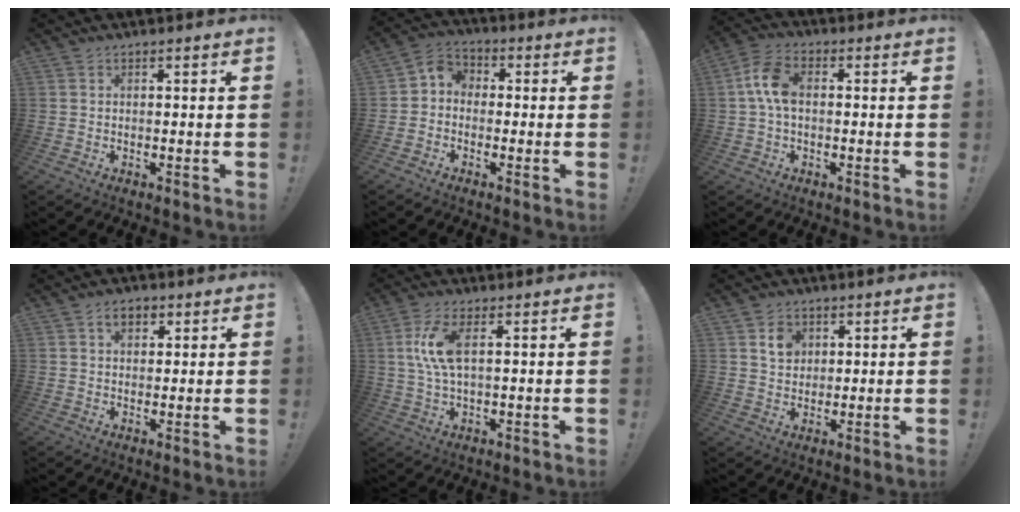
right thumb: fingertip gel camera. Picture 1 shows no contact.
{"total": 5.2, "force": [-2.3, 4.2, 2.0], "torque": [-0.038, 0.023, -0.040]}
{"total": 8.8, "force": [0.3, 5.5, 6.9], "torque": [-0.126, 0.014, 0.011]}
{"total": 4.2, "force": [1.9, 2.7, 2.6], "torque": [-0.031, 0.001, 0.030]}
{"total": 9.2, "force": [1.9, 3.4, 8.4], "torque": [-0.172, -0.003, 0.033]}
{"total": 5.6, "force": [2.5, 4.6, 1.9], "torque": [-0.018, -0.008, 0.043]}